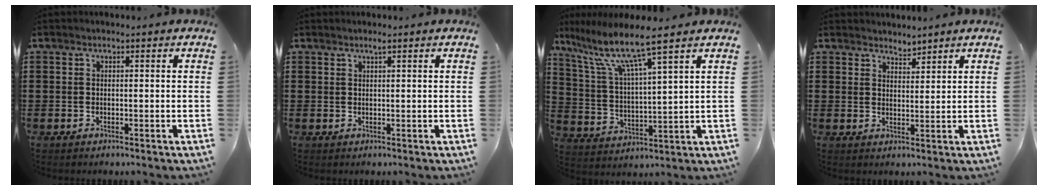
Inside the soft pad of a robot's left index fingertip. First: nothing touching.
{"total": 1.0, "force": [0.7, 0.1, 0.7], "torque": [-0.016, 0.000, 0.012]}
{"total": 9.3, "force": [7.1, 0.3, 6.1], "torque": [-0.145, -0.037, 0.114]}
{"total": 2.4, "force": [2.4, 0.3, -0.3], "torque": [-0.001, -0.004, 0.046]}